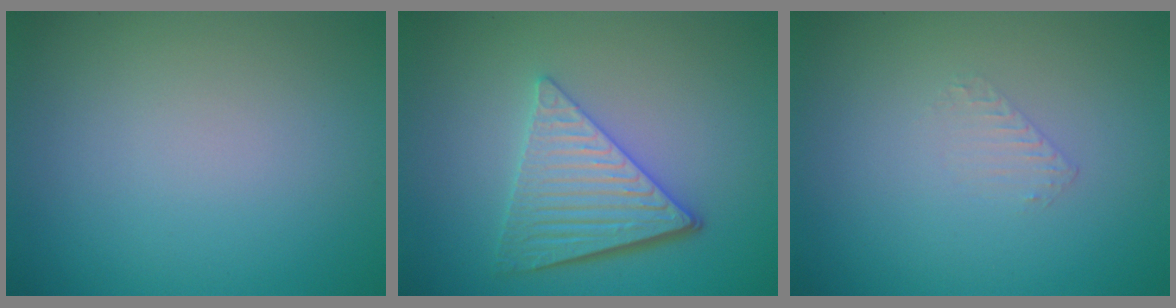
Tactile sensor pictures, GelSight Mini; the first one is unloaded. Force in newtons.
{"total": 5.5, "press": 4.3, "slide": 3.4}
{"total": 0.6, "press": 0.4, "slide": 0.5}